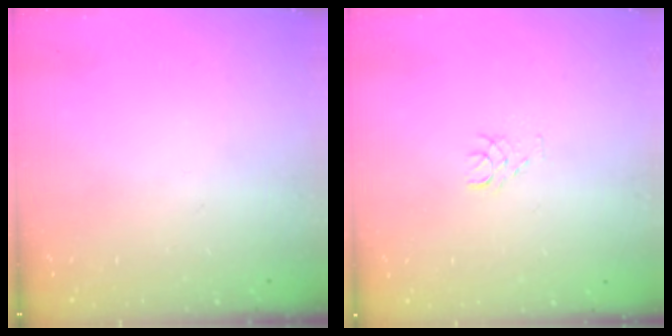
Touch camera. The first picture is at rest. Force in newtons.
{"total": 3.6, "press": 3.5, "slide": 0.4}